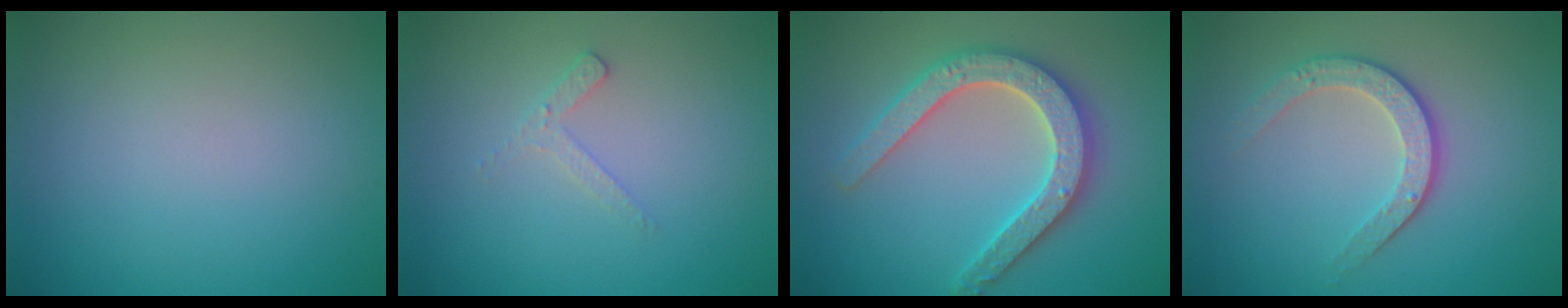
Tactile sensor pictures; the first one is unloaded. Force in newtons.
{"total": 1.6, "press": 1.5, "slide": 0.4}
{"total": 5.2, "press": 5.1, "slide": 1.0}
{"total": 3.2, "press": 2.6, "slide": 1.7}